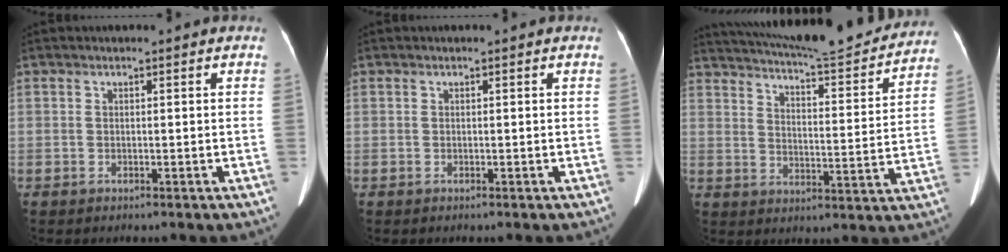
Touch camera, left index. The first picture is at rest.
{"total": 0.0}
{"total": 23.8, "force": [21.6, 2.9, 9.5], "torque": [-0.154, -0.050, 0.281]}